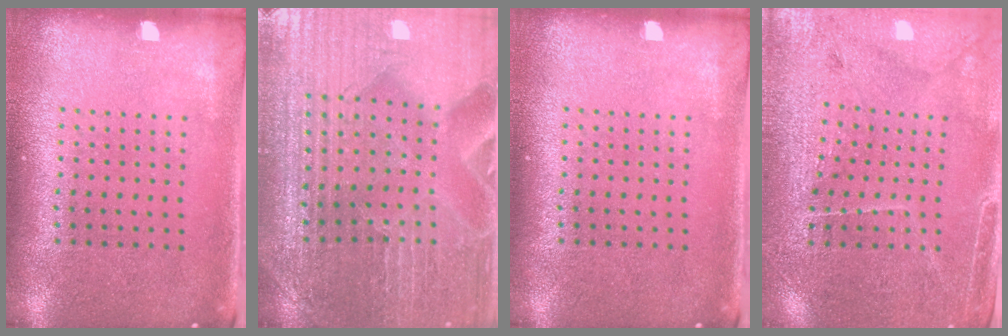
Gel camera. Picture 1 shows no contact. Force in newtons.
{"total": 3.6, "press": 3.6, "slide": 0.4}
{"total": 0.0}
{"total": 3.1, "press": 3.0, "slide": 1.0}